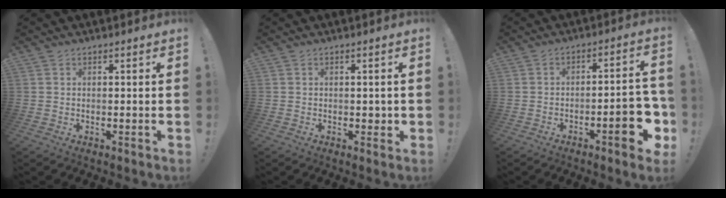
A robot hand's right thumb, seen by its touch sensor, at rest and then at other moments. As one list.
[{"total": 1.6, "force": [-0.1, 1.2, 1.0], "torque": [-0.014, 0.004, -0.004]}, {"total": 11.7, "force": [-4.9, 3.4, 10.0], "torque": [-0.125, 0.021, -0.073]}]